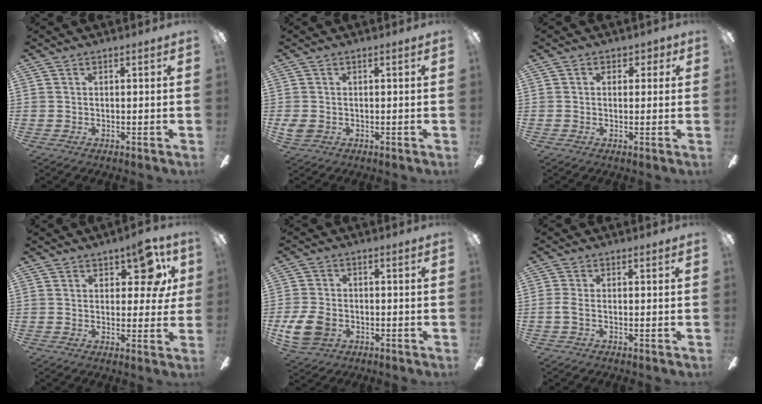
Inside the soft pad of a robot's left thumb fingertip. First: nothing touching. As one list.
[{"total": 2.4, "force": [-0.8, 1.7, 1.4], "torque": [-0.030, 0.002, -0.015]}, {"total": 1.8, "force": [0.1, 1.5, 1.0], "torque": [-0.003, 0.002, -0.002]}, {"total": 9.5, "force": [4.6, 5.1, 6.6], "torque": [-0.068, -0.013, 0.077]}, {"total": 8.5, "force": [-2.7, 6.1, 5.3], "torque": [-0.113, 0.005, -0.048]}, {"total": 2.0, "force": [-0.5, 0.6, 1.8], "torque": [-0.033, 0.004, -0.010]}]